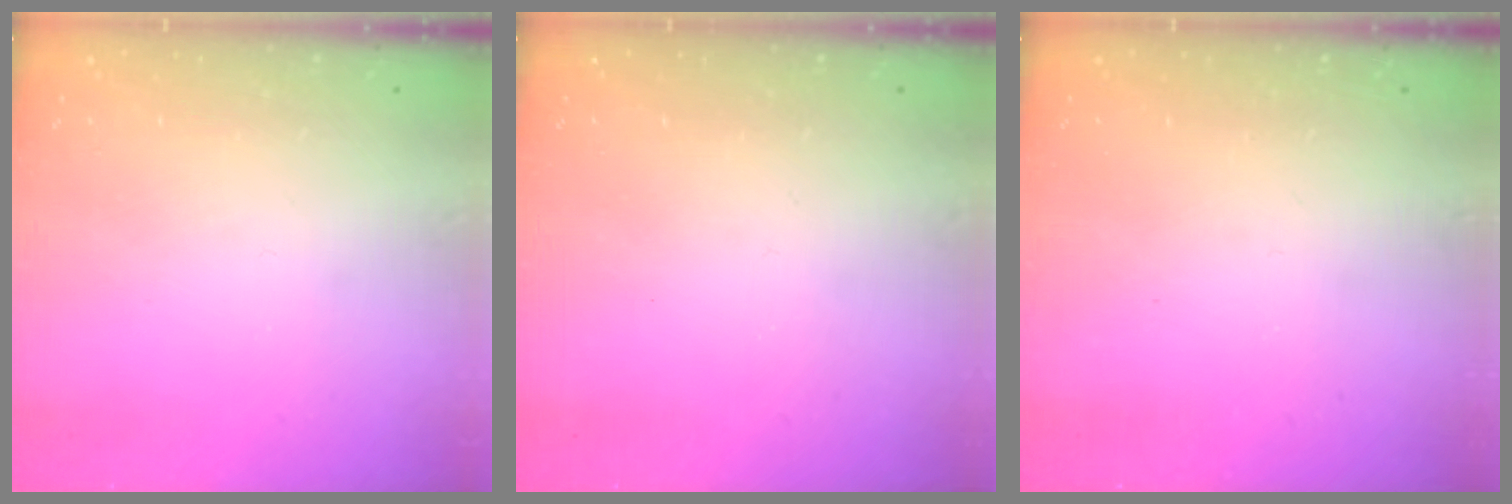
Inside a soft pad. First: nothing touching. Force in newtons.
{"total": 0.0}
{"total": 0.0}